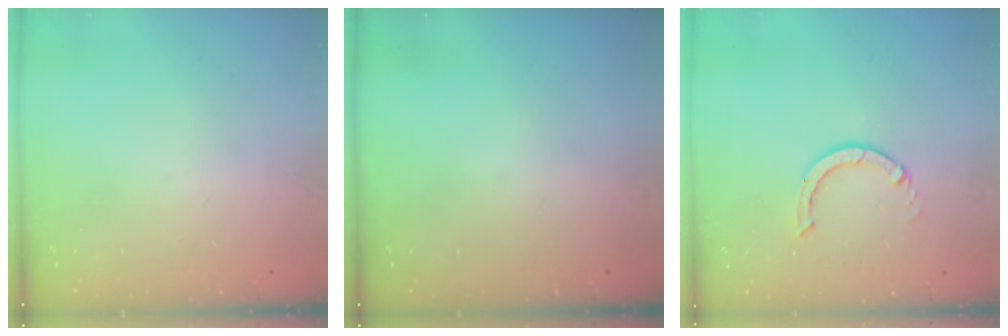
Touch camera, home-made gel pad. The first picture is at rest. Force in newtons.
{"total": 0.0}
{"total": 3.7, "press": 3.7, "slide": 0.3}